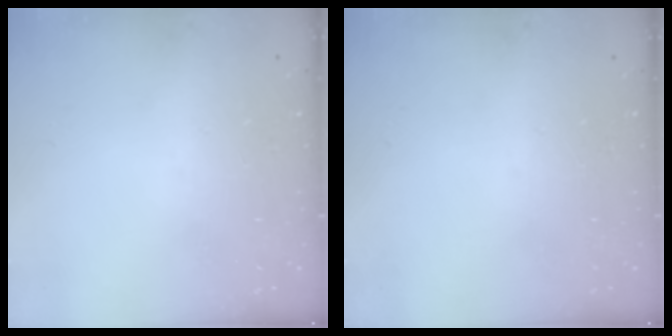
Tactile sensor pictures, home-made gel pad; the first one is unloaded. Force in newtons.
{"total": 0.0}